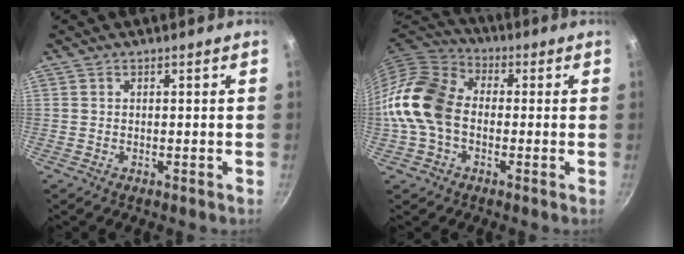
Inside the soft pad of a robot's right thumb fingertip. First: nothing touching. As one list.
[{"total": 14.0, "force": [-1.5, 10.2, 9.4], "torque": [-0.157, 0.032, -0.048]}]